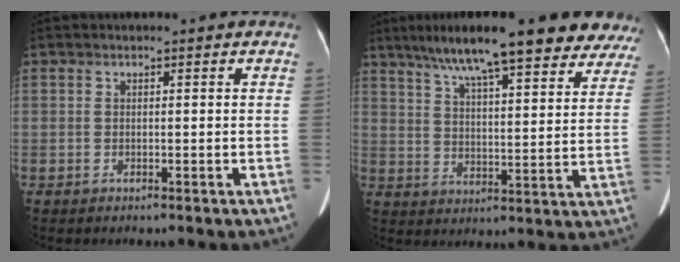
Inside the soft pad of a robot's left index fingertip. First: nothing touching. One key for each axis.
{"total": 23.0, "fx": 18.1, "fy": 4.4, "fz": 13.4, "tx": -0.200, "ty": 0.035, "tz": 0.237}